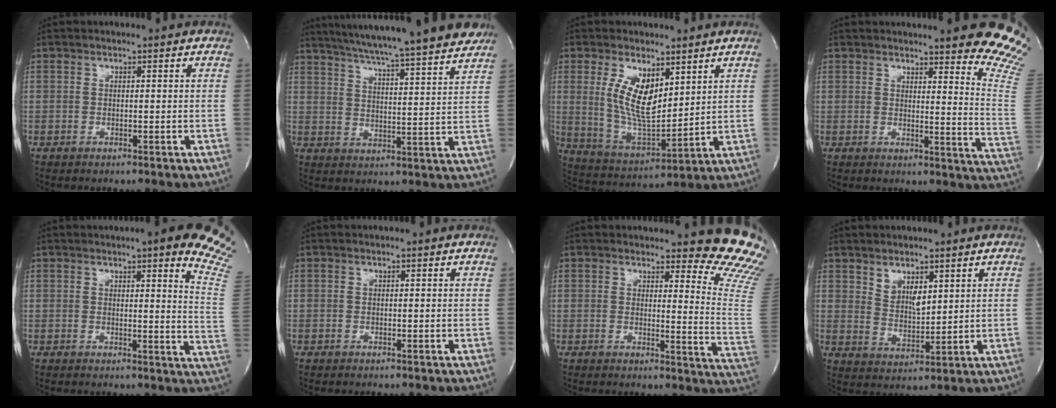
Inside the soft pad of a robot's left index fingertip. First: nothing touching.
{"total": 21.6, "force": [19.2, -0.2, 10.0], "torque": [-0.162, -0.022, 0.260]}
{"total": 10.7, "force": [3.8, 4.2, 9.1], "torque": [-0.184, -0.009, 0.081]}
{"total": 13.8, "force": [11.2, 0.2, 7.9], "torque": [-0.083, -0.108, 0.106]}
{"total": 14.4, "force": [10.1, 1.1, 10.2], "torque": [-0.116, -0.057, 0.086]}
{"total": 0.0}
{"total": 12.4, "force": [11.0, 0.9, 5.8], "torque": [-0.049, -0.120, 0.095]}
{"total": 4.7, "force": [2.5, 2.3, 3.2], "torque": [-0.064, -0.003, 0.054]}